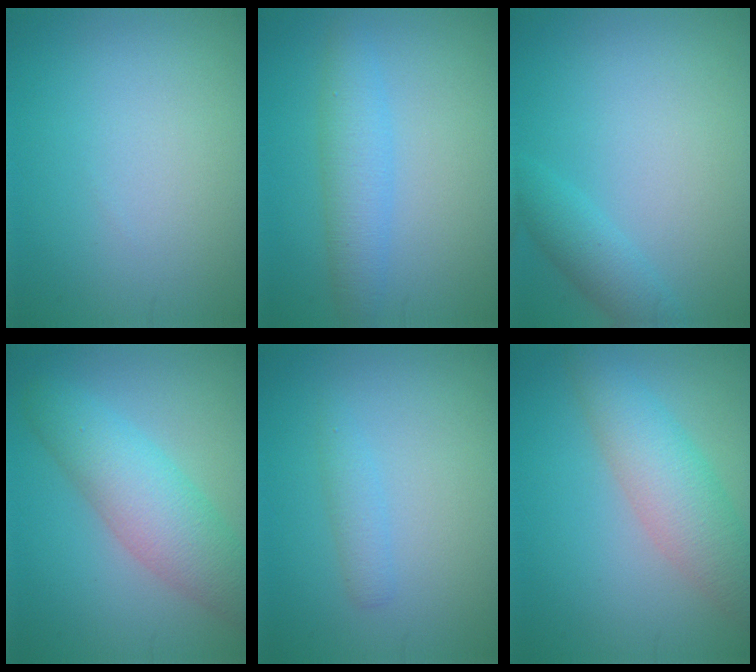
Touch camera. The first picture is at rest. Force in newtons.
{"total": 3.3, "press": 3.3, "slide": 0.1}
{"total": 2.4, "press": 2.4, "slide": 0.1}
{"total": 5.8, "press": 5.8, "slide": 0.2}
{"total": 1.4, "press": 1.4, "slide": 0.1}
{"total": 5.0, "press": 5.0, "slide": 0.3}